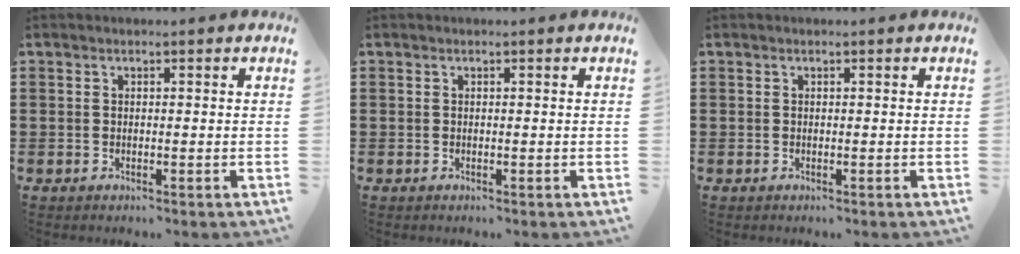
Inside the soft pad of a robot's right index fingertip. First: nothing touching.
{"total": 0.0}
{"total": 0.0}